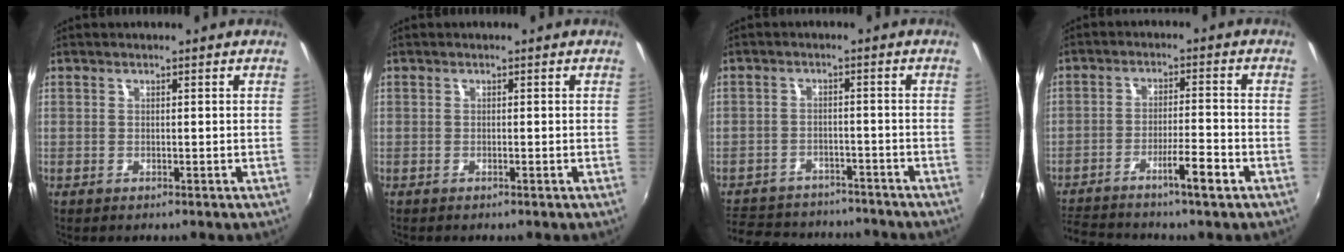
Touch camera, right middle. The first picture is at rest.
{"total": 0.0}
{"total": 14.5, "force": [-11.9, 7.1, 4.5], "torque": [-0.123, 0.031, -0.162]}
{"total": 7.6, "force": [-6.0, -0.1, 4.7], "torque": [-0.096, 0.004, -0.103]}